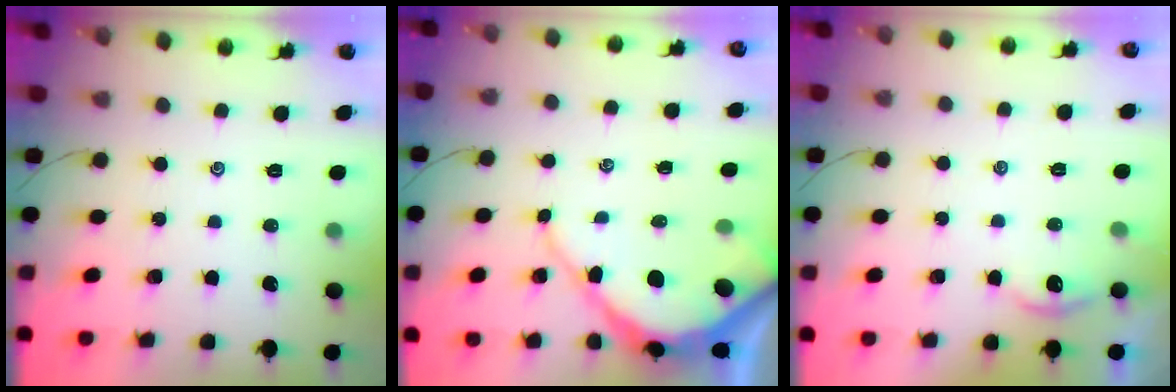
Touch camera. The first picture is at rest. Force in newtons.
{"total": 8.8, "press": 8.7, "slide": 0.9}
{"total": 2.6, "press": 2.6, "slide": 0.3}